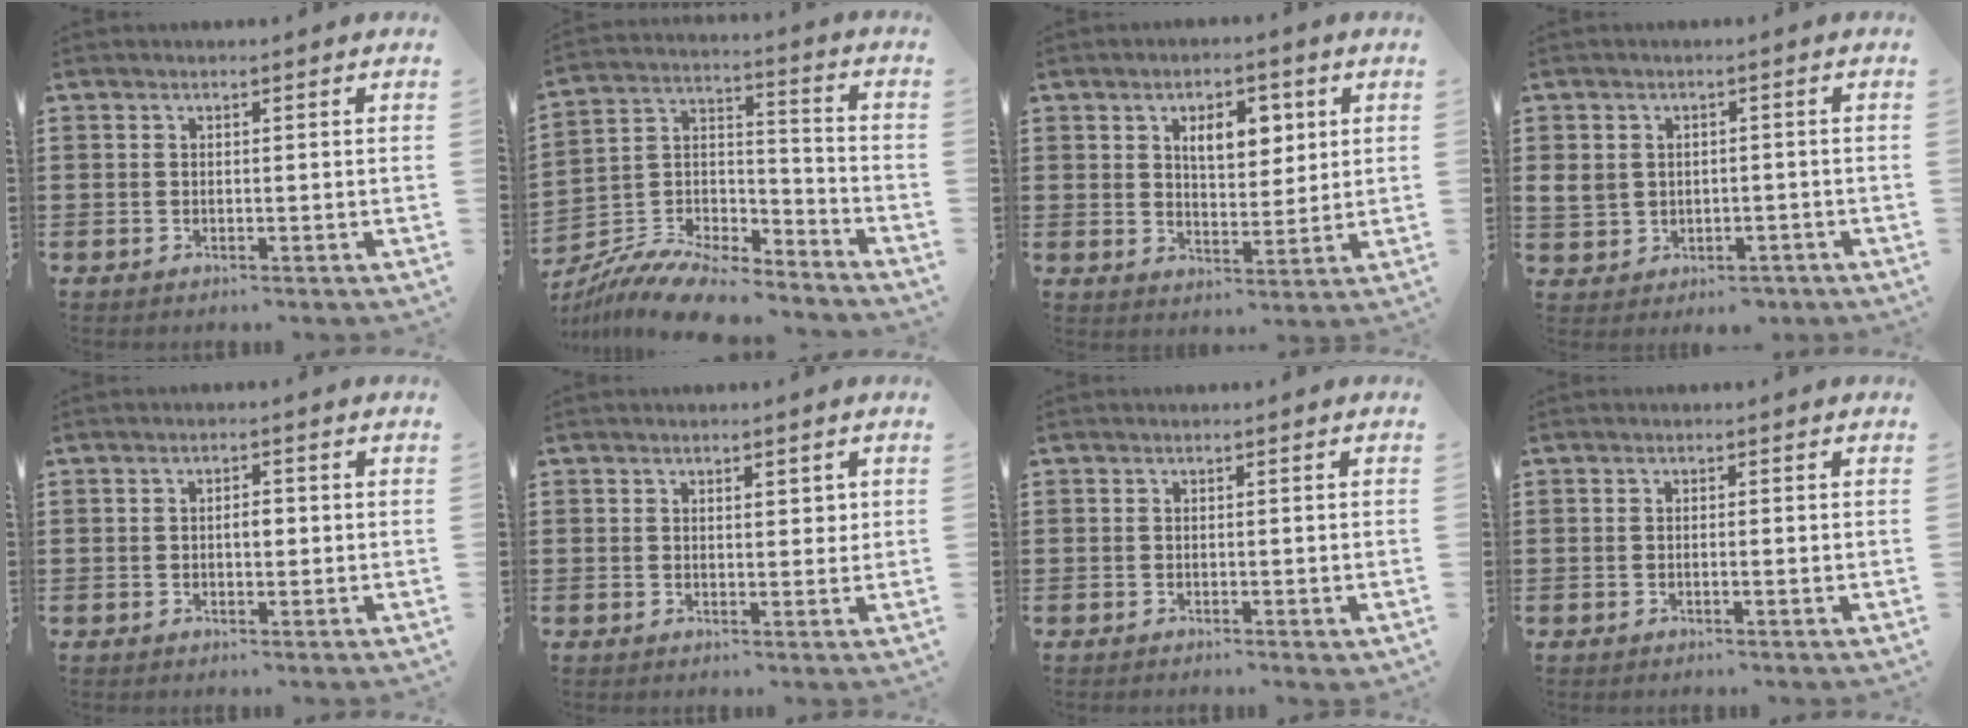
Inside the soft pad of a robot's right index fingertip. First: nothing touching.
{"total": 10.3, "force": [-9.6, 2.0, 3.4], "torque": [-0.073, 0.015, -0.191]}
{"total": 6.2, "force": [2.5, 3.3, 4.6], "torque": [-0.069, 0.001, 0.035]}
{"total": 3.1, "force": [-0.7, 2.8, 1.2], "torque": [-0.037, 0.003, -0.018]}
{"total": 2.1, "force": [-0.1, 0.9, 1.8], "torque": [-0.034, 0.005, -0.004]}
{"total": 1.9, "force": [0.8, 1.0, 1.4], "torque": [-0.012, 0.000, 0.009]}
{"total": 0.6, "force": [-0.3, 0.2, 0.4], "torque": [-0.010, -0.004, -0.005]}
{"total": 0.6, "force": [-0.2, 0.0, 0.6], "torque": [-0.010, -0.003, -0.003]}